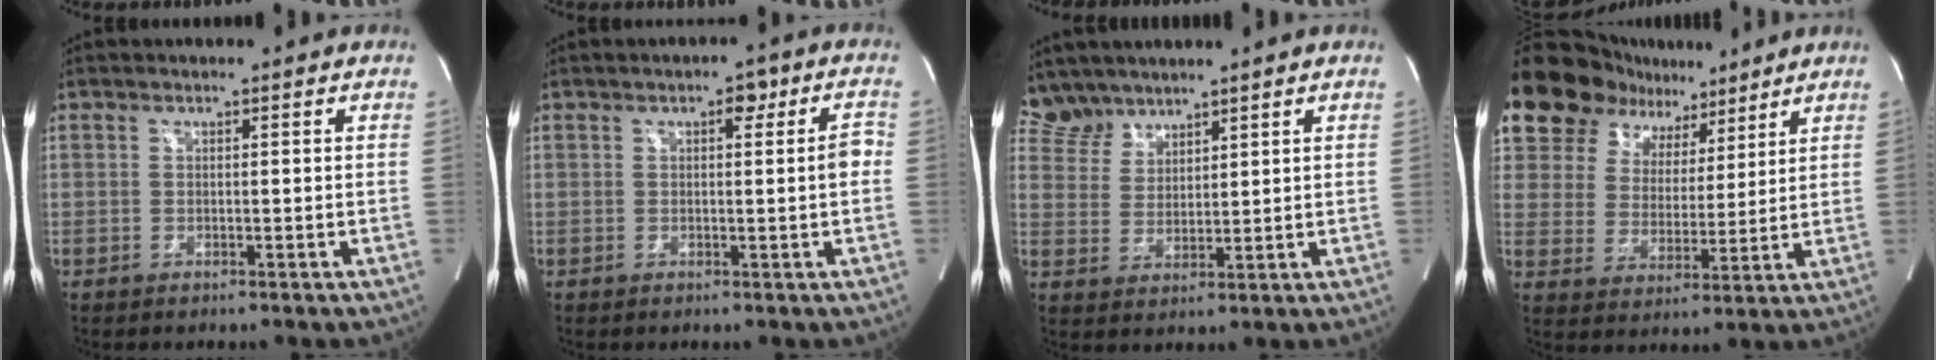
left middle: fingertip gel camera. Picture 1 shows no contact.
{"total": 4.4, "force": [0.7, 1.3, 4.1], "torque": [-0.053, 0.016, 0.007]}
{"total": 5.0, "force": [4.5, 2.1, -0.3], "torque": [0.006, 0.006, 0.101]}
{"total": 15.0, "force": [11.4, 8.7, 4.7], "torque": [-0.074, 0.039, 0.192]}